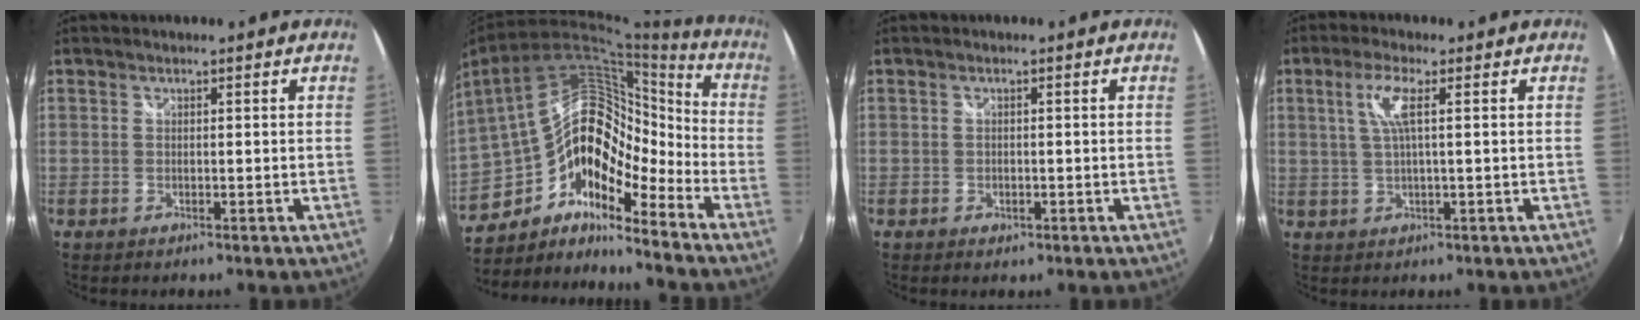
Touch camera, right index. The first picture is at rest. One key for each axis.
{"total": 18.5, "fx": -8.3, "fy": 10.9, "fz": 12.4, "tx": -0.227, "ty": 0.010, "tz": -0.163}
{"total": 1.4, "fx": -0.6, "fy": 1.0, "fz": 0.6, "tx": -0.010, "ty": -0.003, "tz": -0.009}
{"total": 4.6, "fx": 1.2, "fy": 0.1, "fz": 4.5, "tx": -0.091, "ty": 0.002, "tz": 0.026}